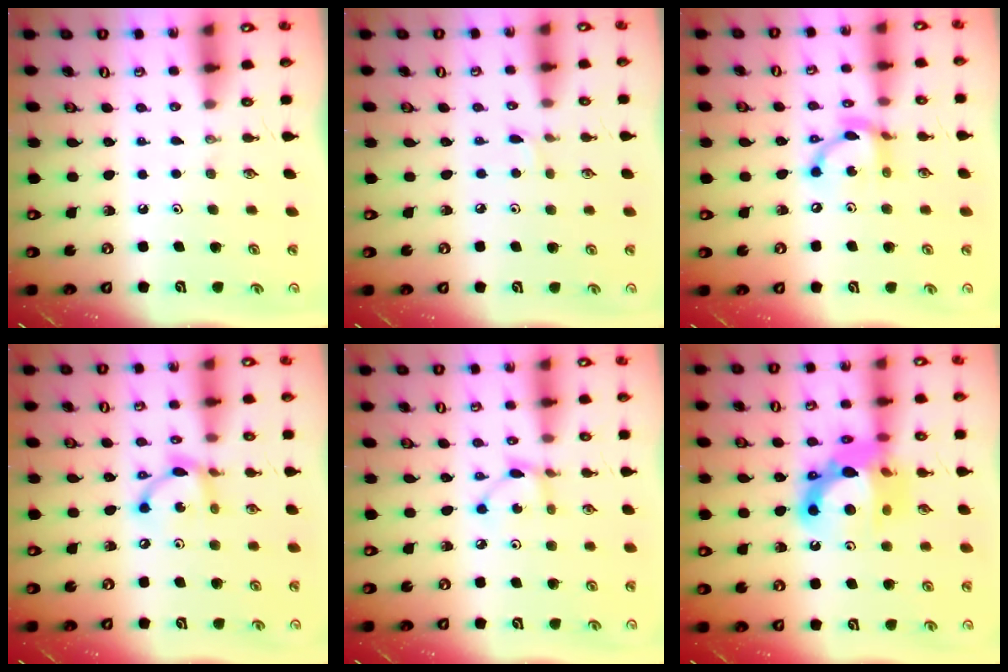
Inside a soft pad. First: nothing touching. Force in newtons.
{"total": 1.9, "press": 1.9, "slide": 0.2}
{"total": 11.7, "press": 11.7, "slide": 0.9}
{"total": 9.7, "press": 9.7, "slide": 0.4}
{"total": 2.9, "press": 2.9, "slide": 0.1}
{"total": 16.8, "press": 16.7, "slide": 1.7}